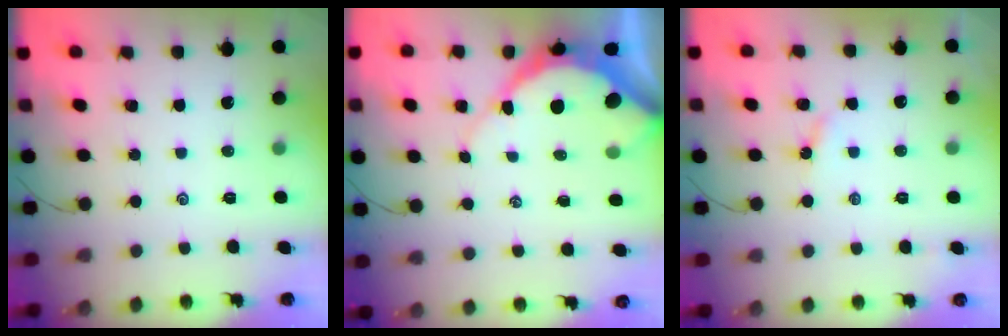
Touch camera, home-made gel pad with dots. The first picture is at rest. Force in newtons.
{"total": 8.7, "press": 8.7, "slide": 1.0}
{"total": 3.4, "press": 3.4, "slide": 0.5}